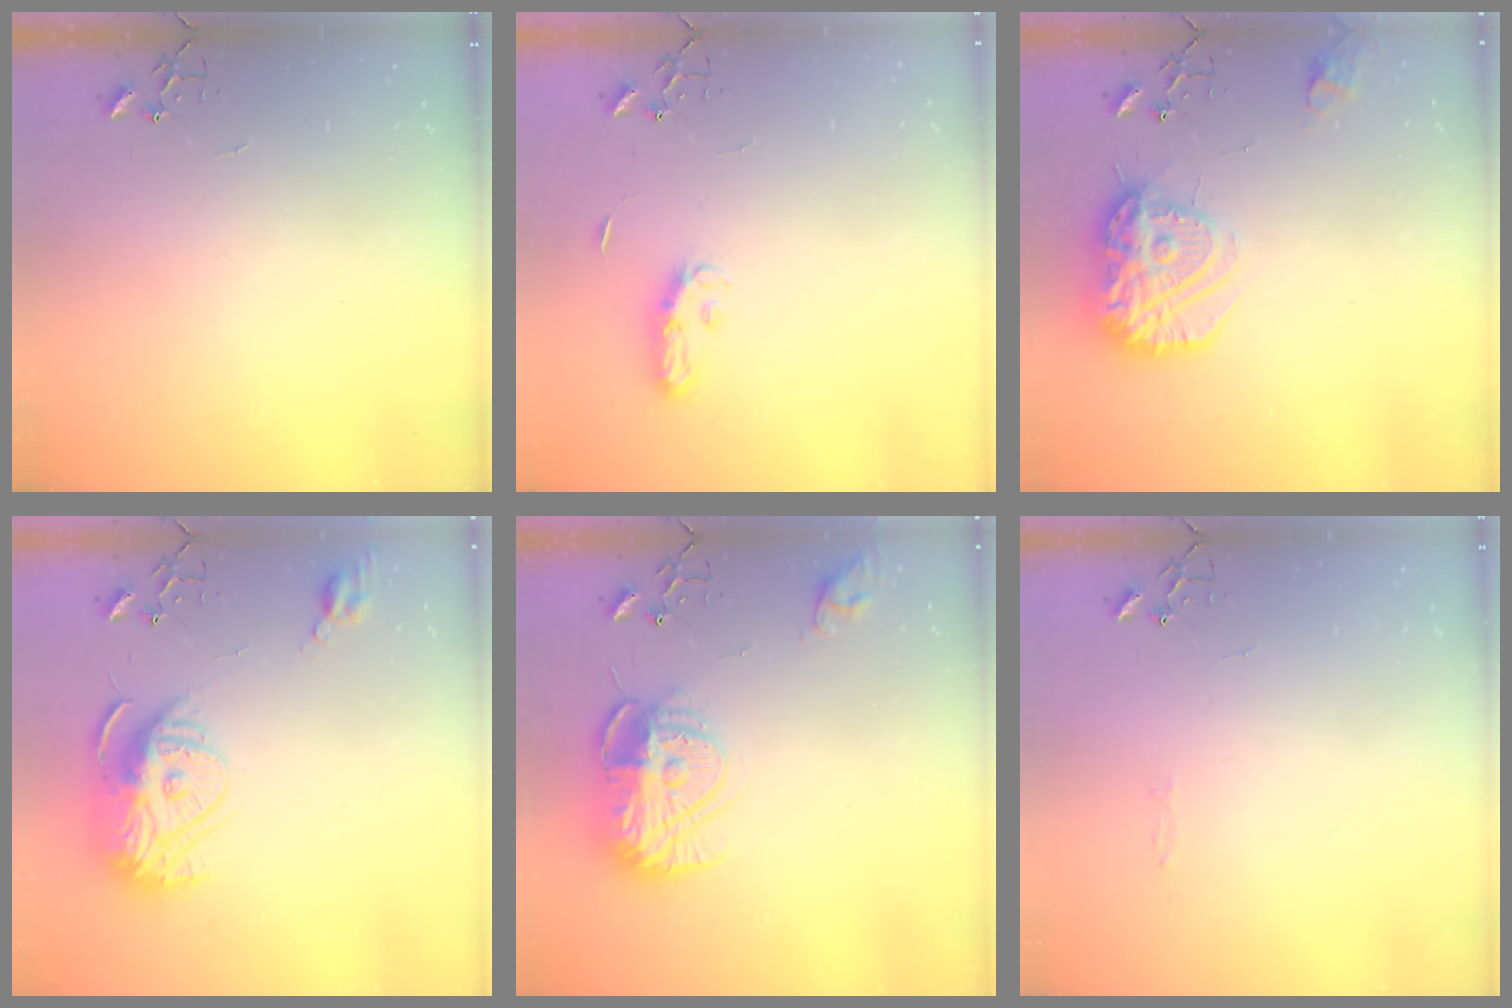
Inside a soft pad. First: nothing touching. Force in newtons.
{"total": 7.0, "press": 6.9, "slide": 0.5}
{"total": 18.5, "press": 18.4, "slide": 1.7}
{"total": 16.6, "press": 16.5, "slide": 1.7}
{"total": 17.2, "press": 17.1, "slide": 1.7}
{"total": 2.8, "press": 2.8, "slide": 0.4}